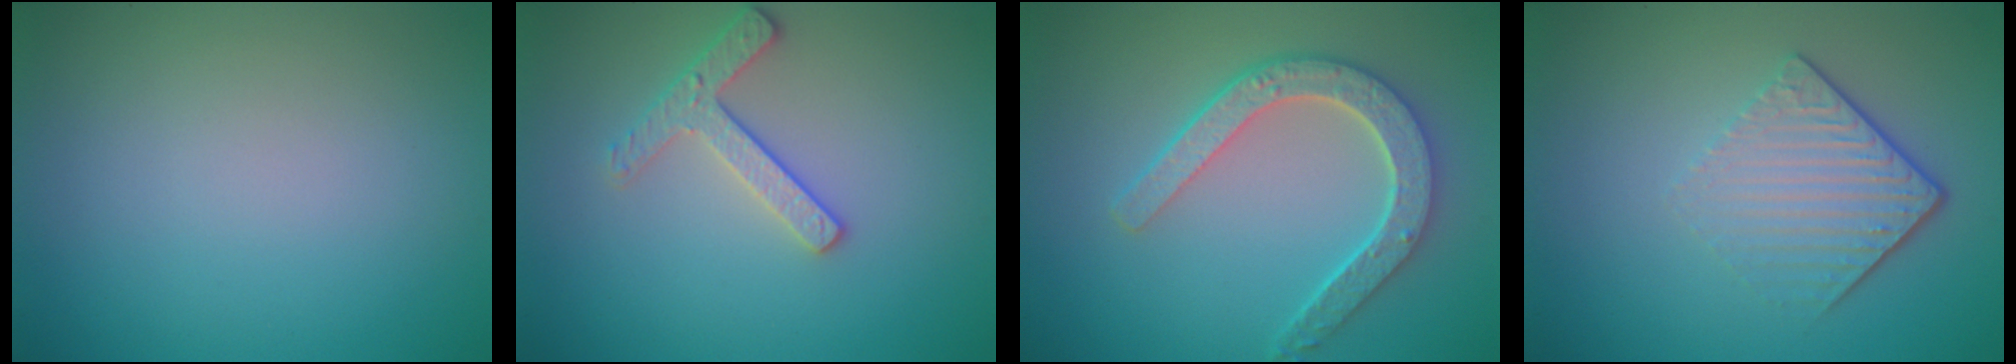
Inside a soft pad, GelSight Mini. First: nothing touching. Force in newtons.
{"total": 2.4, "press": 2.3, "slide": 0.5}
{"total": 5.0, "press": 4.0, "slide": 3.1}
{"total": 4.5, "press": 2.9, "slide": 3.3}